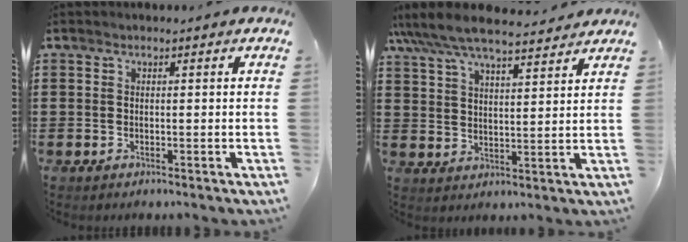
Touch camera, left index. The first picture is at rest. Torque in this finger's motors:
{"motor_torque": [2.14, 0.00, 0.39, 0.21]}